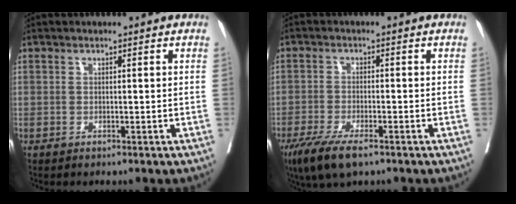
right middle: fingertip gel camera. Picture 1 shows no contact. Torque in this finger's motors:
{"motor_torque": [0.77, -0.70, 0.27, 0.10]}